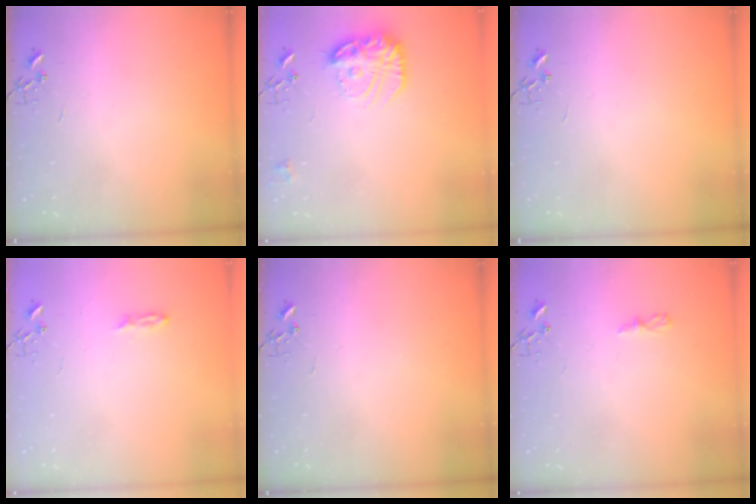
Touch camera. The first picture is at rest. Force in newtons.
{"total": 17.4, "press": 17.3, "slide": 1.2}
{"total": 0.0}
{"total": 3.2, "press": 3.2, "slide": 0.4}
{"total": 0.0}
{"total": 4.4, "press": 4.4, "slide": 0.6}